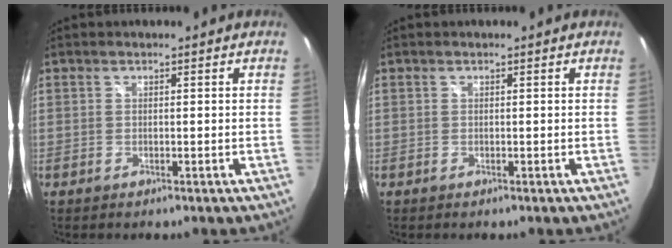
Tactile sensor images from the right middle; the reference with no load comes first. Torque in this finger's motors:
{"motor_torque": [-0.03, -0.02, 0.00, 0.00]}